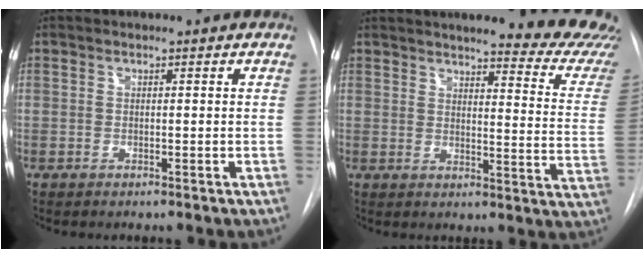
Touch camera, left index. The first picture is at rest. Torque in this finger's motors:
{"motor_torque": [0.13, -1.21, 0.28, 0.11]}